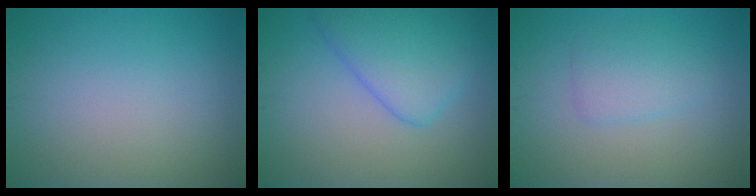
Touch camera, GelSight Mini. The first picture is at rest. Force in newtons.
{"total": 5.4, "press": 5.4, "slide": 0.3}
{"total": 2.3, "press": 2.3, "slide": 0.1}